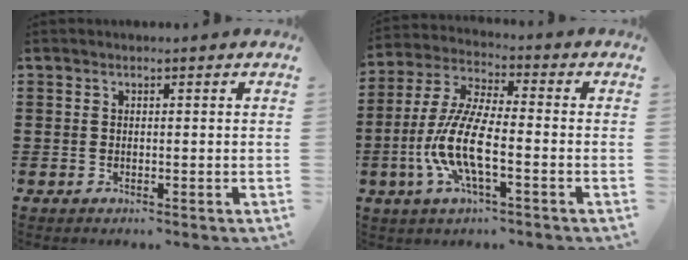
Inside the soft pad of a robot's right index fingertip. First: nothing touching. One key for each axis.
{"total": 9.7, "fx": -3.3, "fy": 2.5, "fz": 8.8, "tx": -0.216, "ty": -0.019, "tz": -0.072}